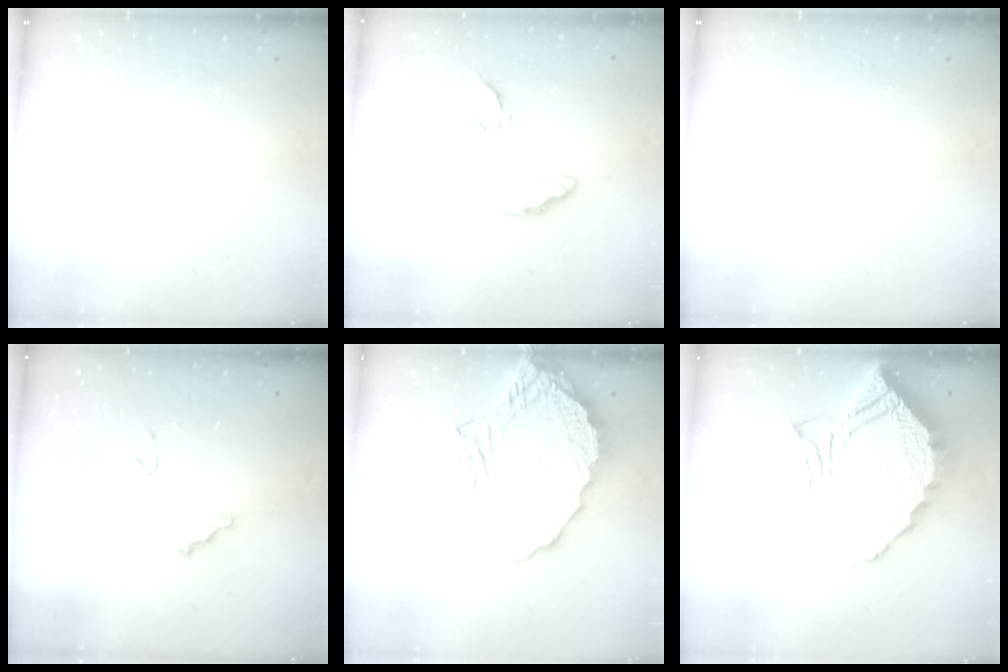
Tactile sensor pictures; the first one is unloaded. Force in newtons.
{"total": 12.1, "press": 12.1, "slide": 0.7}
{"total": 0.0}
{"total": 9.4, "press": 9.4, "slide": 0.5}
{"total": 15.7, "press": 15.6, "slide": 1.4}
{"total": 19.5, "press": 19.4, "slide": 1.5}